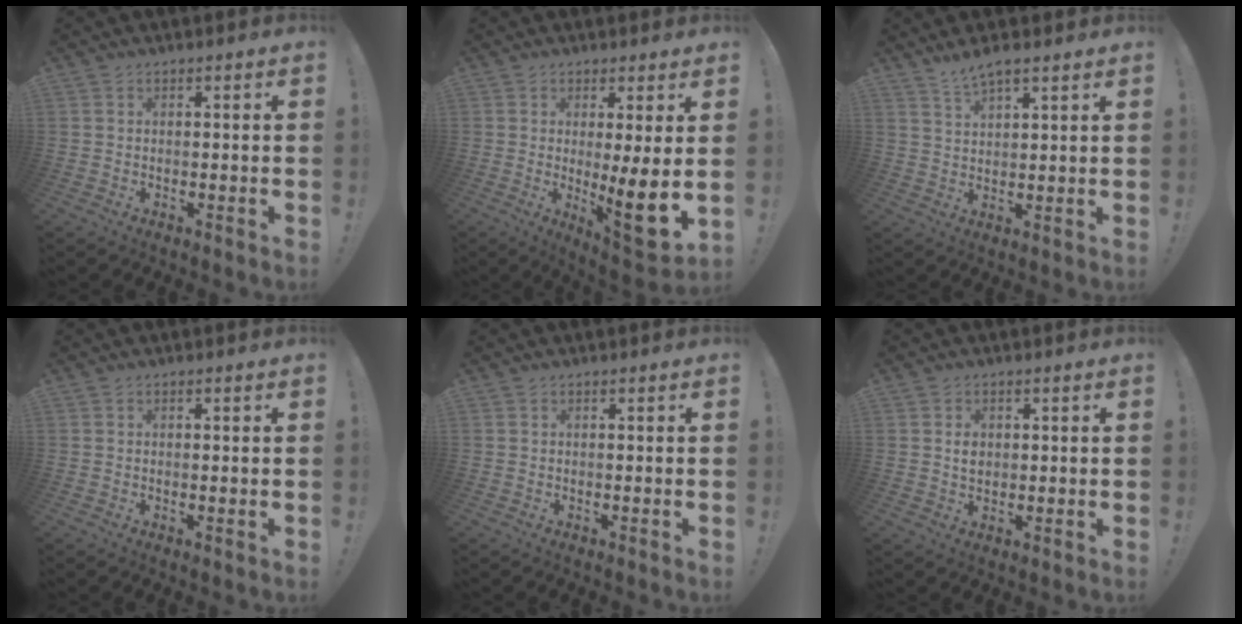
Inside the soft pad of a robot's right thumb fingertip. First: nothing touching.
{"total": 11.0, "force": [-0.3, 0.7, 11.0], "torque": [-0.133, -0.036, -0.003]}
{"total": 4.8, "force": [4.1, 0.9, 2.4], "torque": [-0.039, -0.026, 0.072]}
{"total": 0.7, "force": [0.2, 0.0, 0.7], "torque": [-0.001, -0.005, 0.000]}
{"total": 0.0}
{"total": 2.8, "force": [0.3, 2.3, 1.6], "torque": [-0.017, -0.002, 0.002]}